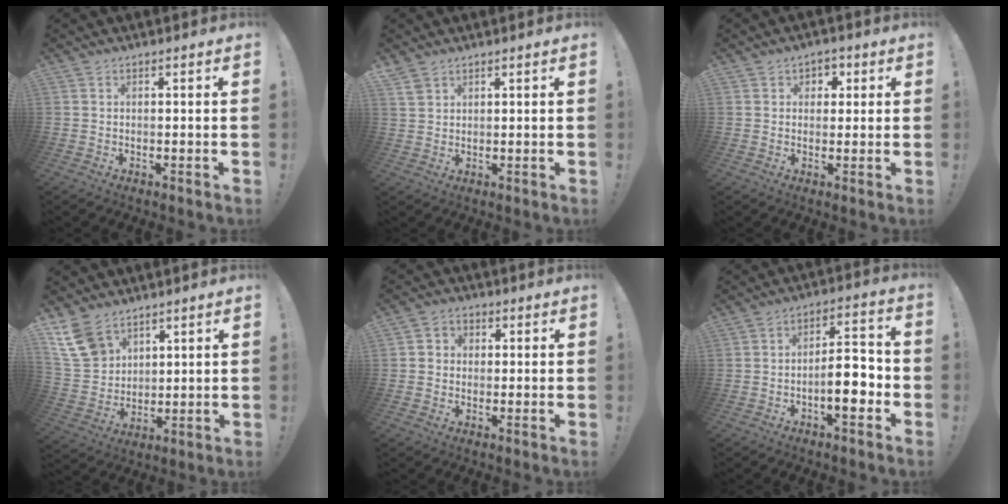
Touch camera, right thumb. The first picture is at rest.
{"total": 3.2, "force": [2.5, 1.7, 1.1], "torque": [-0.024, -0.011, 0.050]}
{"total": 3.5, "force": [0.7, 3.3, 0.8], "torque": [-0.009, 0.000, 0.011]}
{"total": 12.2, "force": [7.8, 8.0, 5.0], "torque": [-0.097, -0.034, 0.160]}
{"total": 3.7, "force": [-0.4, 3.4, 1.2], "torque": [-0.009, 0.006, -0.010]}
{"total": 11.1, "force": [-3.5, 4.0, 9.7], "torque": [-0.136, 0.015, -0.065]}